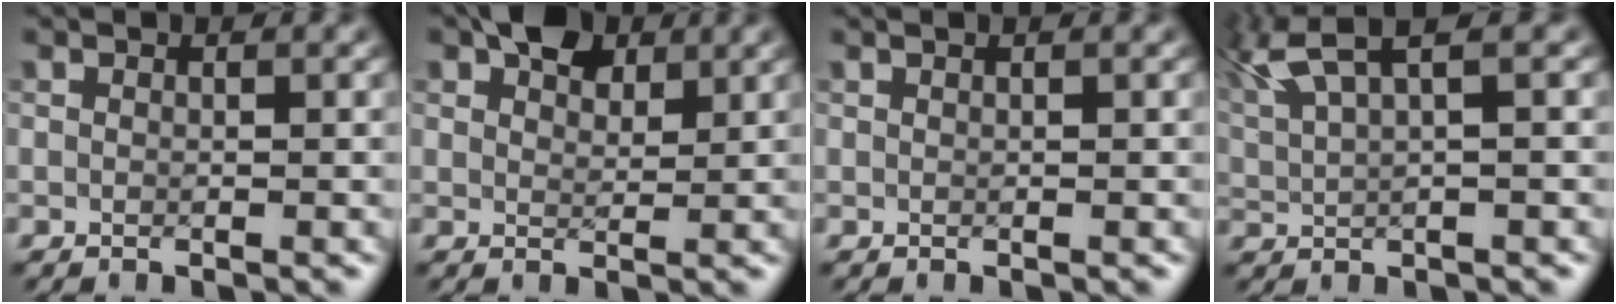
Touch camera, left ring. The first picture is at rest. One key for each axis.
{"total": 3.9, "fx": 2.6, "fy": 2.2, "fz": 1.9, "tx": -0.029, "ty": 0.005, "tz": 0.038}
{"total": 0.0}
{"total": 4.8, "fx": 3.1, "fy": 0.9, "fz": 3.6, "tx": -0.083, "ty": 0.014, "tz": 0.062}